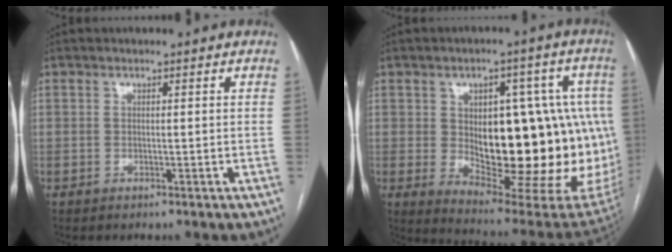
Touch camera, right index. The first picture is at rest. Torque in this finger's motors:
{"motor_torque": [2.06, 0.02, 1.04, 0.17]}